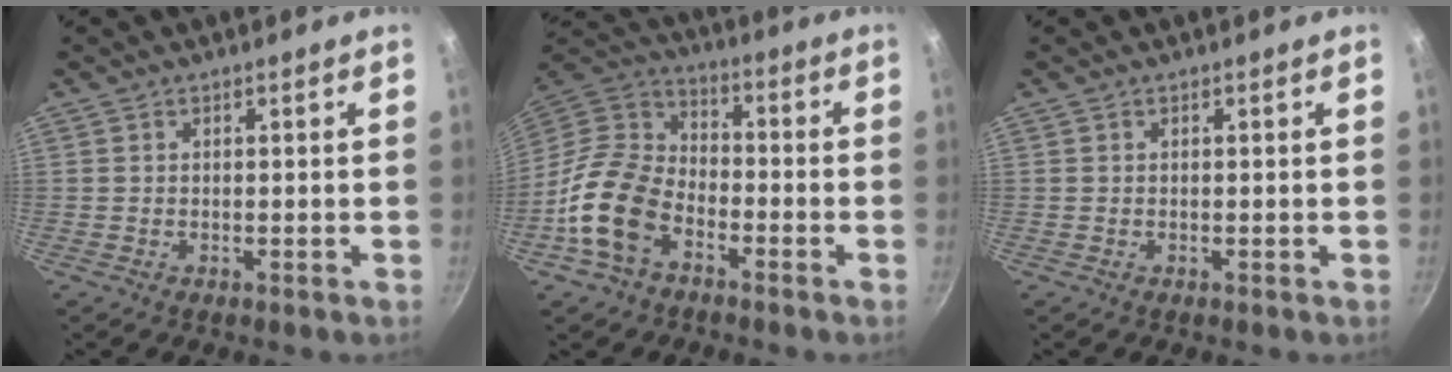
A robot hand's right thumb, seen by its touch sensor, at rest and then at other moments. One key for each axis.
{"total": 14.8, "fx": -6.6, "fy": 9.9, "fz": 8.9, "tx": -0.152, "ty": 0.051, "tz": -0.146}
{"total": 0.0}